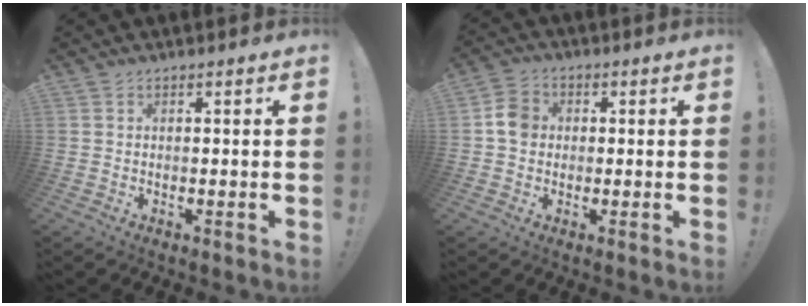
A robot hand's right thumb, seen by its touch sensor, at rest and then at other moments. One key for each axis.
{"total": 6.4, "fx": 0.3, "fy": 5.6, "fz": 3.1, "tx": -0.042, "ty": 0.016, "tz": 0.009}